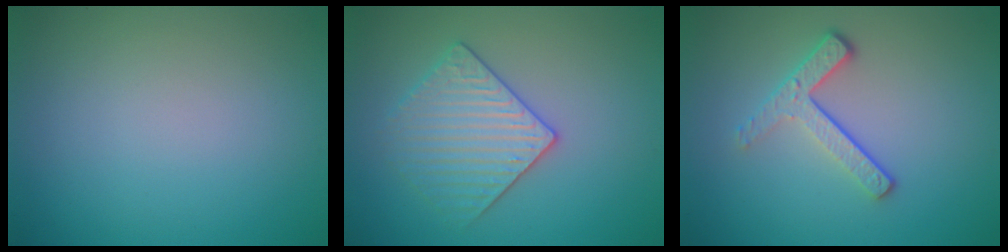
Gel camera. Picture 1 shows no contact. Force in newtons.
{"total": 3.3, "press": 3.3, "slide": 0.2}
{"total": 3.3, "press": 2.3, "slide": 2.3}